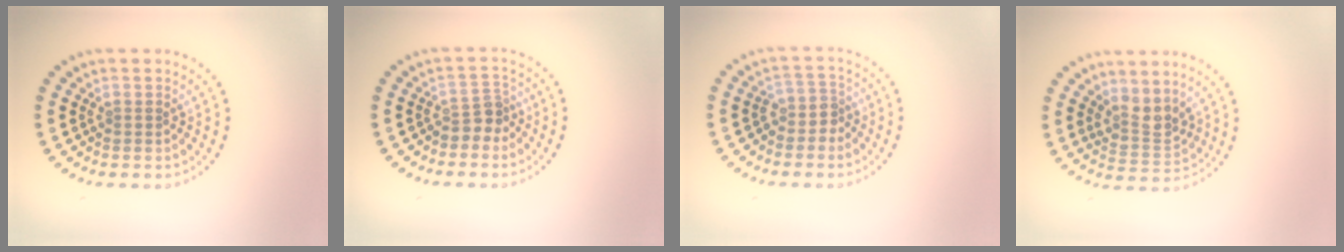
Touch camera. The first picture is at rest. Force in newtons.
{"total": 2.2, "press": 1.7, "slide": 1.4}
{"total": 2.0, "press": 1.6, "slide": 1.2}
{"total": 2.7, "press": 2.1, "slide": 1.7}